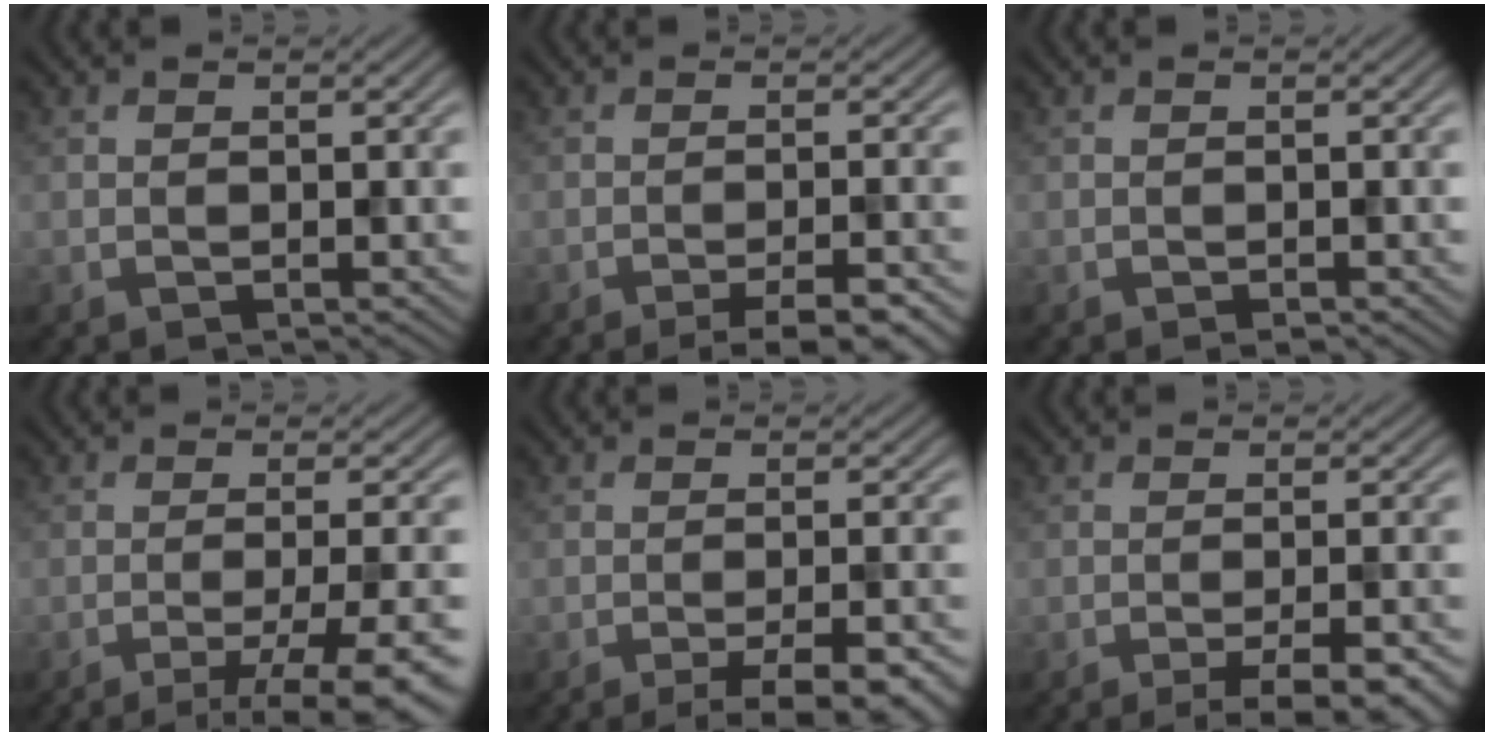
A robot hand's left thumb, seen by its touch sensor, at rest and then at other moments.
{"total": 5.2, "force": [-3.5, 0.9, 3.8], "torque": [-0.053, 0.010, -0.054]}
{"total": 0.6, "force": [-0.4, 0.1, 0.3], "torque": [-0.005, -0.002, -0.005]}
{"total": 9.7, "force": [-5.5, 1.8, 7.8], "torque": [-0.112, -0.001, -0.073]}
{"total": 7.9, "force": [-5.2, 1.8, 5.7], "torque": [-0.077, 0.001, -0.064]}
{"total": 7.2, "force": [-4.6, 1.5, 5.3], "torque": [-0.073, 0.002, -0.059]}